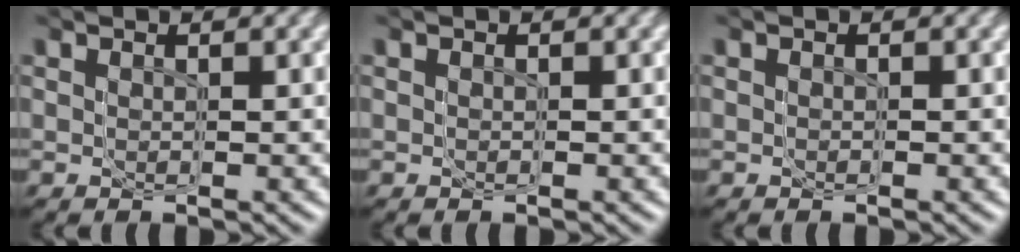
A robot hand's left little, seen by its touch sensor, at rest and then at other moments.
{"total": 0.0}
{"total": 0.0}